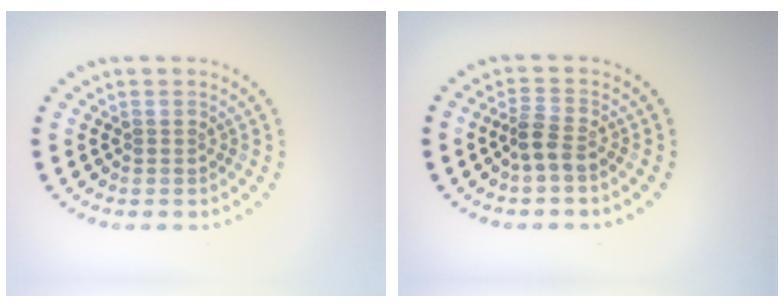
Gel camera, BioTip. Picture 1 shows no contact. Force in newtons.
{"total": 2.2, "press": 1.7, "slide": 1.4}